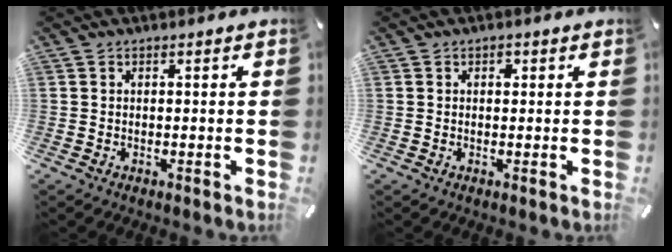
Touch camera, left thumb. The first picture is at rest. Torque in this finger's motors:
{"motor_torque": [0.26, 0.46, -0.15, -0.23, 0.04]}